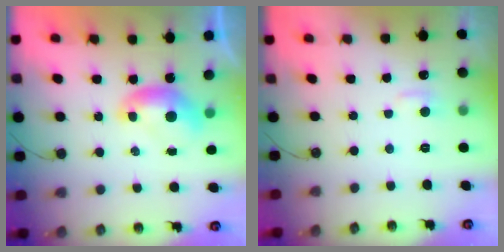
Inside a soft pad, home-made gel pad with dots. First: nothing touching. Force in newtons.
{"total": 1.0, "press": 0.6, "slide": 0.8}